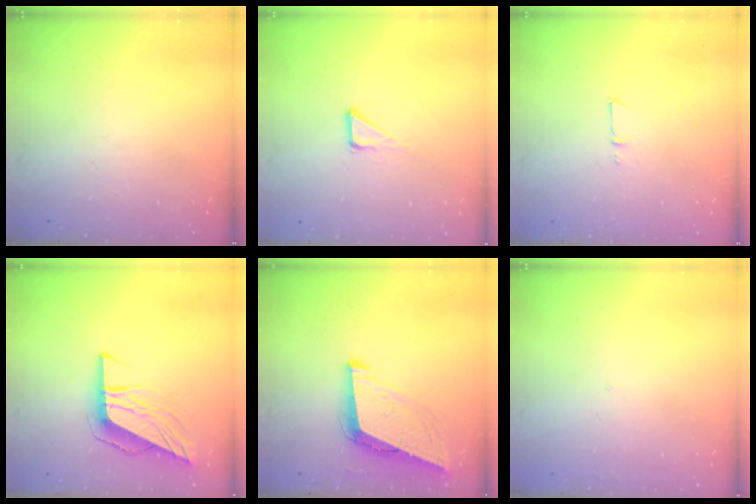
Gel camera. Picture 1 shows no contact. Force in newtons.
{"total": 4.4, "press": 4.4, "slide": 0.1}
{"total": 4.2, "press": 4.0, "slide": 1.1}
{"total": 9.3, "press": 9.2, "slide": 1.6}
{"total": 9.1, "press": 8.4, "slide": 3.5}
{"total": 1.5, "press": 1.5, "slide": 0.1}